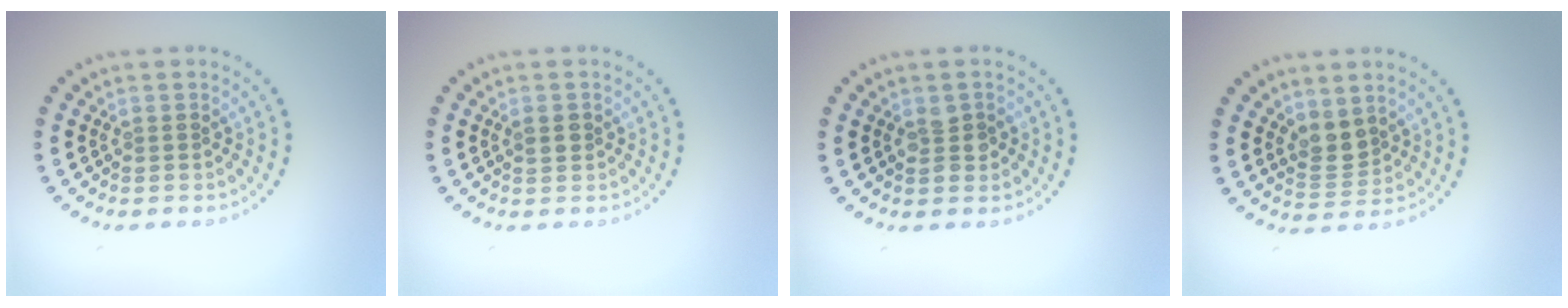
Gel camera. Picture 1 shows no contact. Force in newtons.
{"total": 1.2, "press": 1.2, "slide": 0.2}
{"total": 2.0, "press": 1.9, "slide": 0.2}
{"total": 2.6, "press": 2.1, "slide": 1.5}